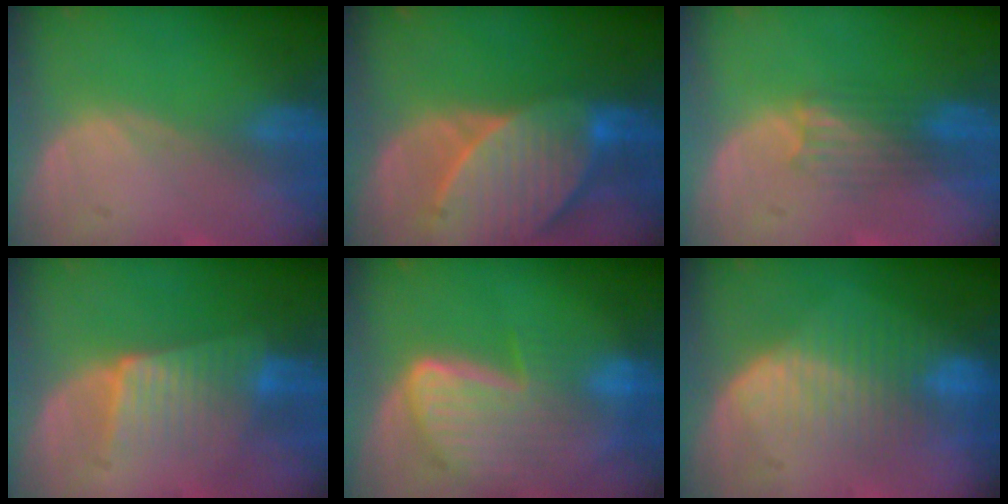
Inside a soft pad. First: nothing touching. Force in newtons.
{"total": 9.6, "press": 8.7, "slide": 4.0}
{"total": 3.2, "press": 3.2, "slide": 0.2}
{"total": 6.2, "press": 5.9, "slide": 1.8}
{"total": 9.4, "press": 8.1, "slide": 4.9}
{"total": 8.5, "press": 7.2, "slide": 4.5}